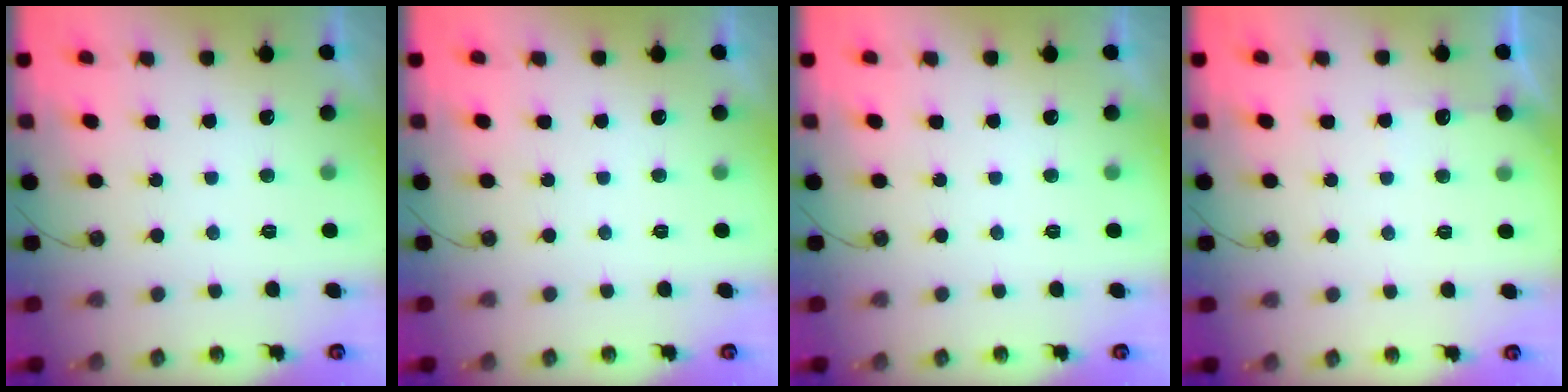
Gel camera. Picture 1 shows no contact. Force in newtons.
{"total": 0.0}
{"total": 0.0}
{"total": 4.5, "press": 4.5, "slide": 0.5}